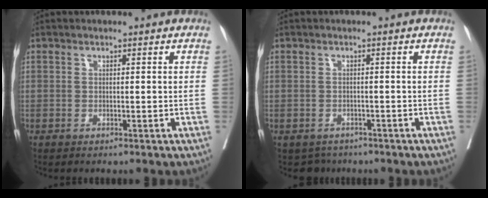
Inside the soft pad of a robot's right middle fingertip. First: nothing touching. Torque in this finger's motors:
{"motor_torque": [-0.04, -0.38, -0.01, -0.01]}